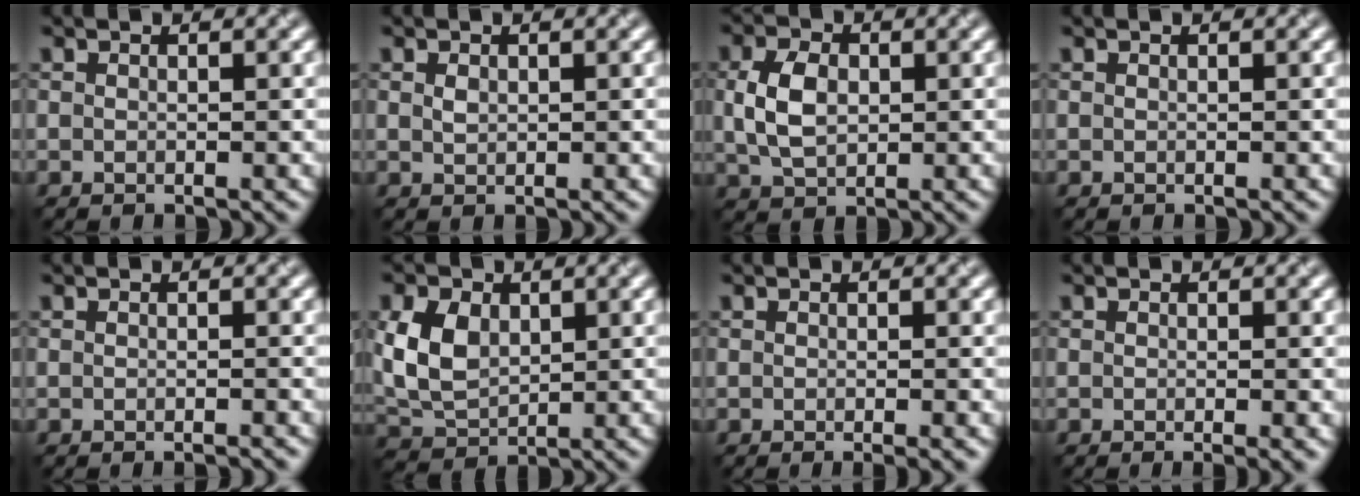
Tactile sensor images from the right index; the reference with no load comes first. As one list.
[{"total": 0.0}, {"total": 3.7, "force": [0.0, 2.7, 2.6], "torque": [-0.068, 0.010, 0.009]}, {"total": 0.0}, {"total": 1.2, "force": [-0.7, 0.5, 0.9], "torque": [-0.001, 0.004, -0.016]}, {"total": 5.0, "force": [0.7, 3.6, 3.4], "torque": [-0.085, 0.014, 0.020]}, {"total": 2.0, "force": [-0.6, 0.6, 1.8], "torque": [-0.010, 0.002, -0.009]}, {"total": 1.9, "force": [-0.4, 0.5, 1.8], "torque": [-0.014, 0.001, -0.006]}]